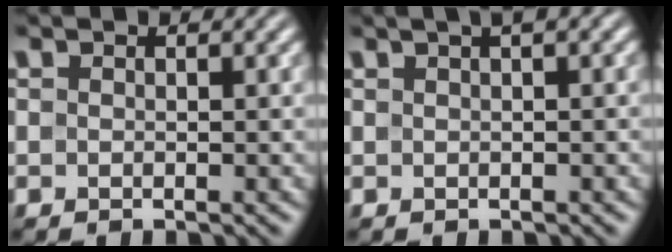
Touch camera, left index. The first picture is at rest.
{"total": 2.5, "force": [1.0, 0.6, 2.2], "torque": [-0.022, 0.013, 0.009]}